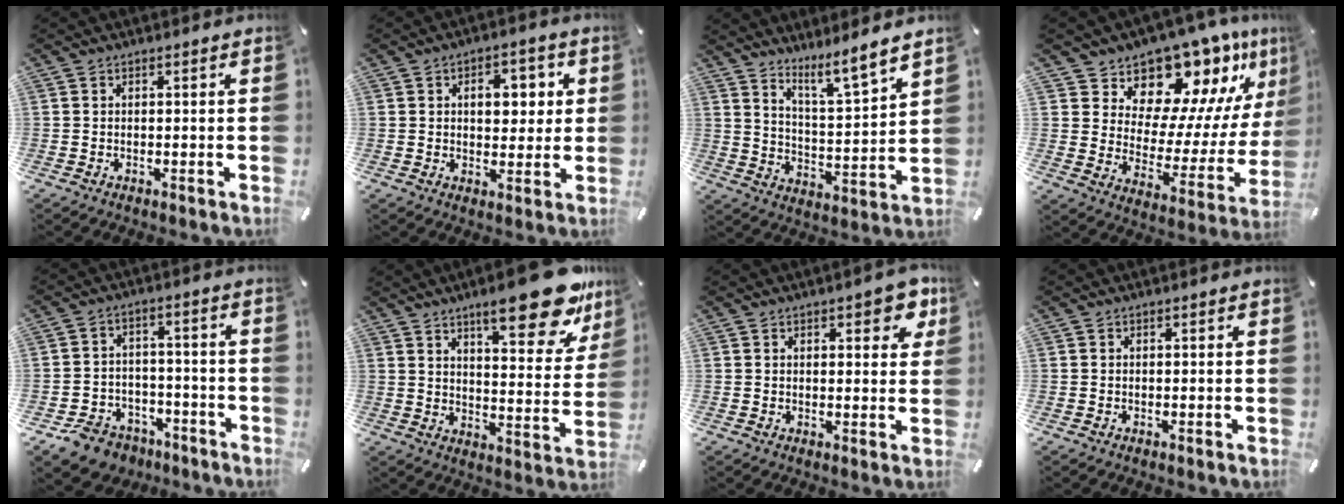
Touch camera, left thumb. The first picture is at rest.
{"total": 7.7, "force": [1.7, 5.2, 5.4], "torque": [-0.062, -0.005, 0.017]}
{"total": 8.1, "force": [7.4, 0.6, 3.1], "torque": [-0.047, -0.069, 0.127]}
{"total": 15.0, "force": [13.1, 6.7, 2.9], "torque": [-0.031, -0.145, 0.219]}
{"total": 8.2, "force": [-5.6, 5.5, 2.2], "torque": [-0.041, 0.042, -0.102]}
{"total": 19.9, "force": [13.5, 6.2, 13.3], "torque": [-0.181, -0.090, 0.217]}
{"total": 6.1, "force": [3.3, 2.9, 4.2], "torque": [-0.042, -0.013, 0.050]}
{"total": 0.0}